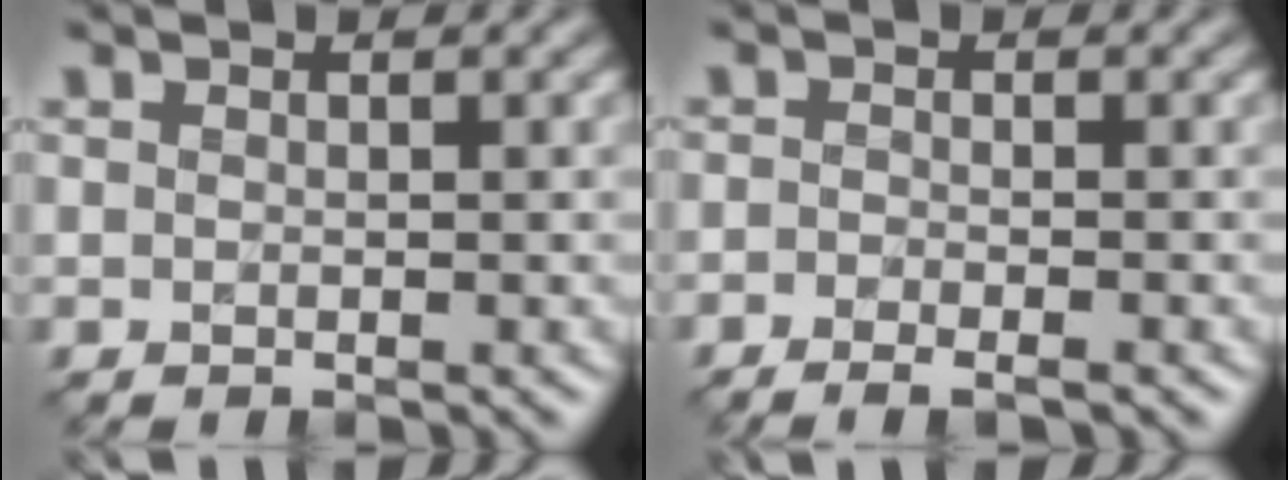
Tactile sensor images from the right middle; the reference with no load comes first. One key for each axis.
{"total": 2.5, "fx": -1.8, "fy": 0.6, "fz": 1.6, "tx": -0.021, "ty": -0.003, "tz": -0.030}